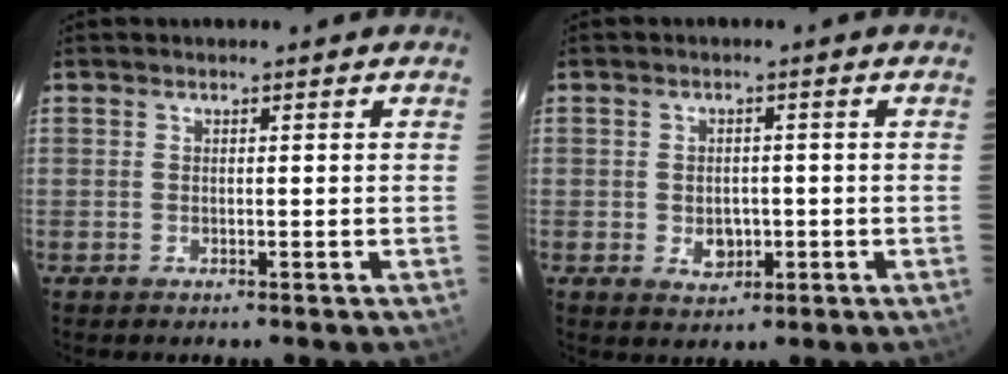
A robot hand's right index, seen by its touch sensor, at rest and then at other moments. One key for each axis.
{"total": 4.3, "fx": -1.1, "fy": 3.3, "fz": 2.4, "tx": -0.042, "ty": -0.002, "tz": -0.010}